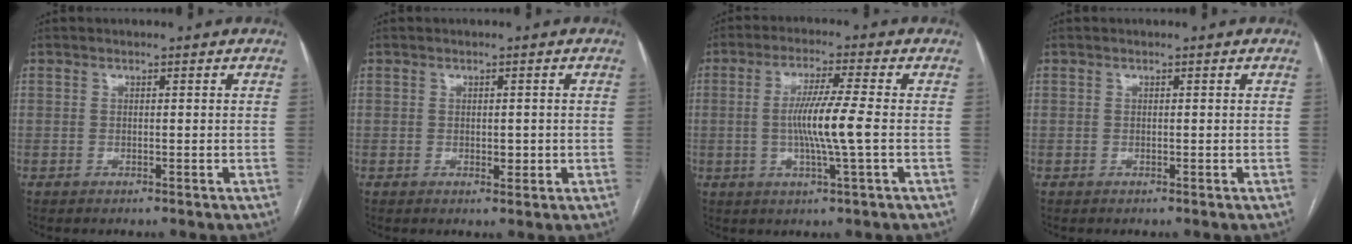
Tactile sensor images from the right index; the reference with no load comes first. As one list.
[{"total": 1.5, "force": [-0.2, 0.9, 1.2], "torque": [-0.015, -0.001, 0.001]}, {"total": 7.9, "force": [-0.7, -0.7, 7.8], "torque": [-0.149, -0.006, -0.013]}, {"total": 0.0}]